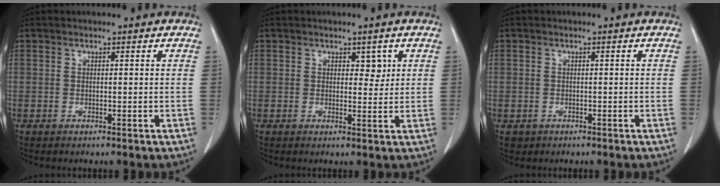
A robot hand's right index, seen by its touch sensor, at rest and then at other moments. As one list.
[{"total": 2.2, "force": [1.0, 1.4, 1.4], "torque": [-0.011, -0.003, 0.013]}, {"total": 1.3, "force": [-0.5, 1.2, 0.0], "torque": [-0.006, 0.003, -0.002]}]